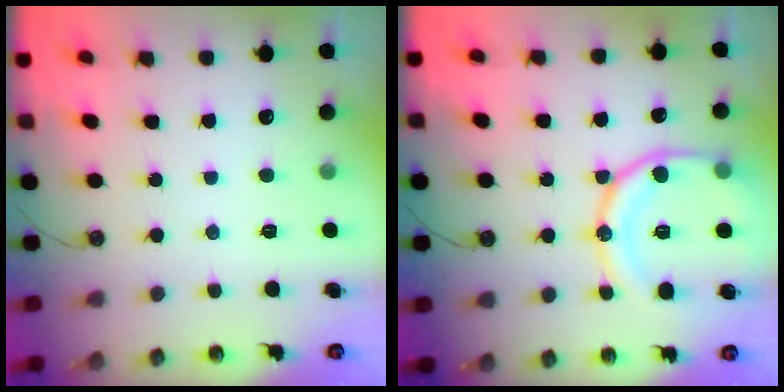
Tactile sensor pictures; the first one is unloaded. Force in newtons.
{"total": 18.2, "press": 18.0, "slide": 2.0}